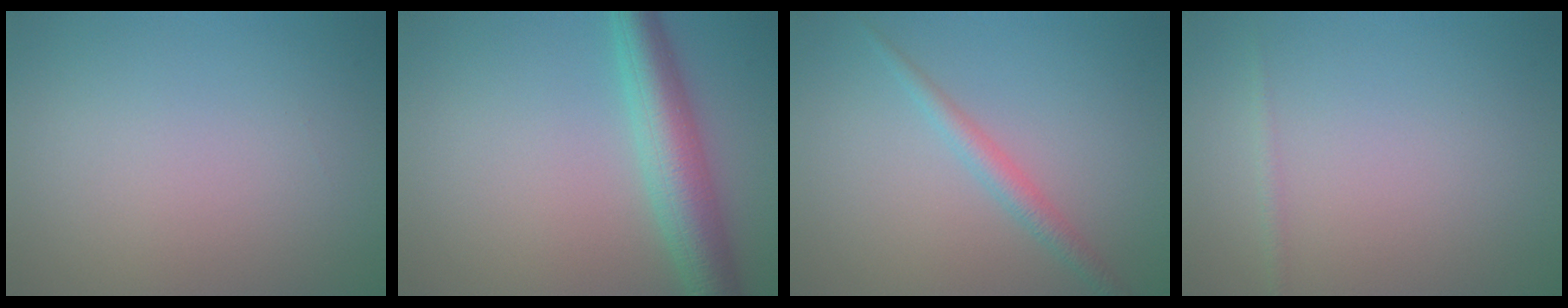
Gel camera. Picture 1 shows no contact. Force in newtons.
{"total": 5.5, "press": 5.5, "slide": 0.1}
{"total": 2.0, "press": 2.0, "slide": 0.0}
{"total": 0.8, "press": 0.8, "slide": 0.0}